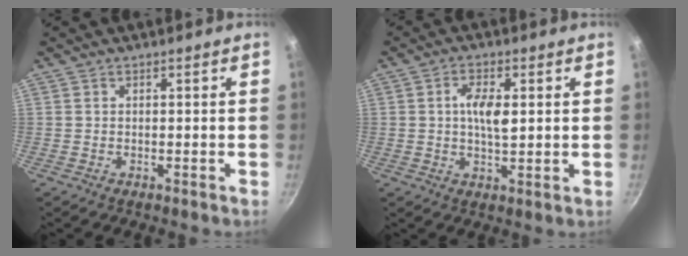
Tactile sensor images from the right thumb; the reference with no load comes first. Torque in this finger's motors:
{"motor_torque": [2.61, 2.40, 0.80, -0.01, 0.06]}